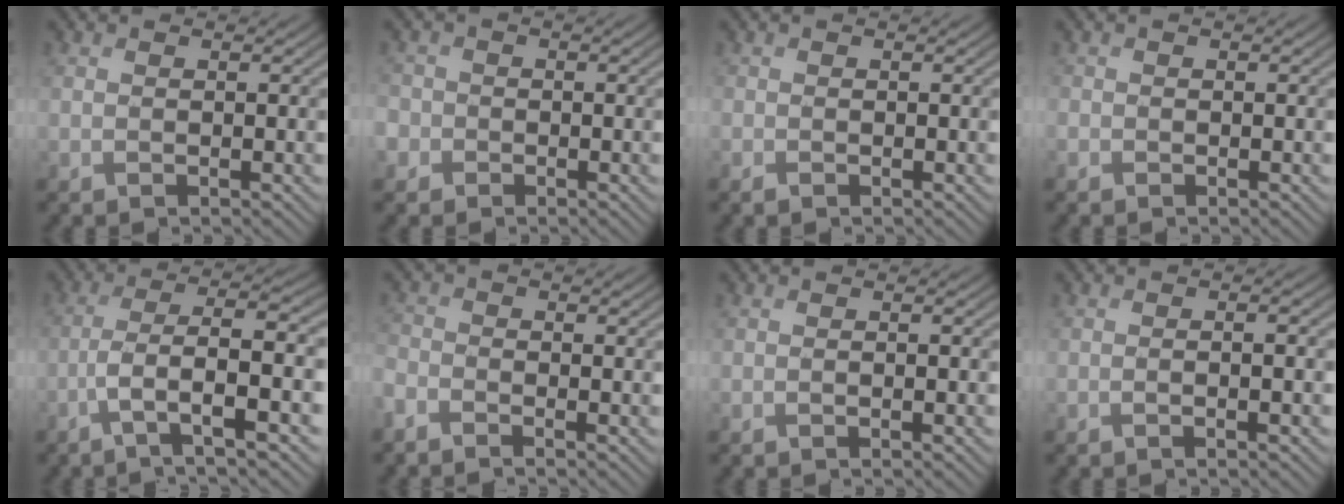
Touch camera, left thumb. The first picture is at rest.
{"total": 2.9, "force": [-1.0, 2.7, 0.5], "torque": [-0.013, -0.003, -0.032]}
{"total": 0.9, "force": [-0.6, 0.7, 0.3], "torque": [-0.007, -0.005, -0.013]}
{"total": 0.8, "force": [-0.5, 0.7, 0.0], "torque": [-0.001, -0.005, -0.015]}
{"total": 7.9, "force": [-3.3, 1.4, 7.1], "torque": [-0.114, 0.013, -0.072]}
{"total": 3.0, "force": [-2.5, 1.1, 1.1], "torque": [-0.030, -0.008, -0.068]}
{"total": 0.8, "force": [-0.4, 0.1, 0.7], "torque": [-0.012, 0.000, -0.005]}
{"total": 2.1, "force": [-0.8, 0.4, 1.9], "torque": [-0.031, 0.005, -0.015]}